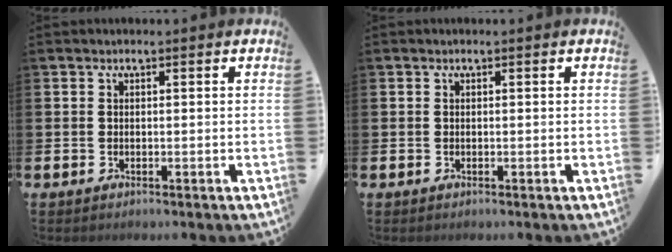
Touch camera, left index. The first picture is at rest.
{"total": 0.0}